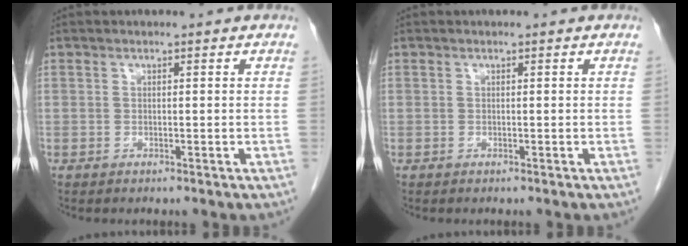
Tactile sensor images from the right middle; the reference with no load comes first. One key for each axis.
{"total": 0.0}